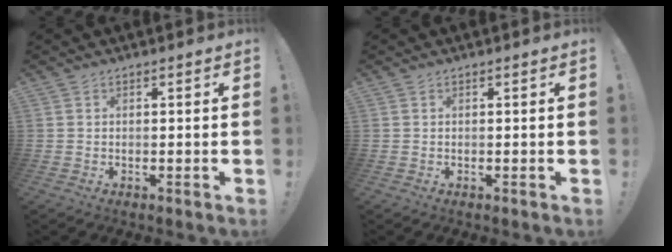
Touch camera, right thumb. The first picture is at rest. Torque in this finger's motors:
{"motor_torque": [-0.12, 0.03, -0.08, 0.03, 0.01]}